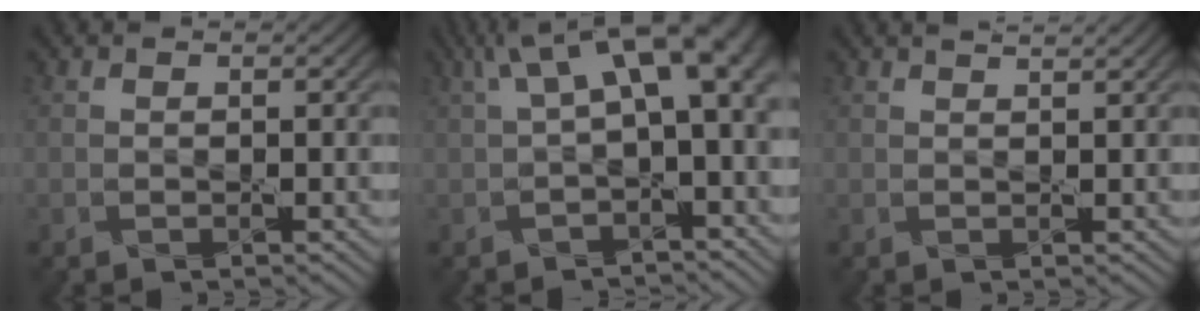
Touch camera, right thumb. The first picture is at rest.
{"total": 10.1, "force": [2.2, 4.2, 8.9], "torque": [-0.144, 0.011, 0.042]}
{"total": 1.4, "force": [1.2, 0.2, 0.6], "torque": [-0.011, -0.002, 0.013]}